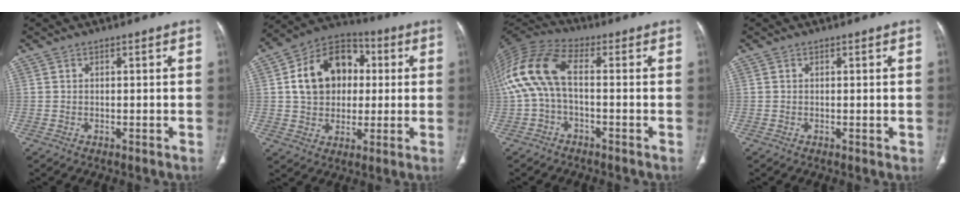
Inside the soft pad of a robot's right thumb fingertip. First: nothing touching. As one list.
[{"total": 16.3, "force": [2.5, 12.5, 10.0], "torque": [-0.135, 0.019, 0.036]}, {"total": 12.0, "force": [-0.7, 5.5, 10.6], "torque": [-0.237, 0.039, -0.023]}, {"total": 0.5, "force": [0.0, 0.2, 0.5], "torque": [-0.011, -0.004, 0.001]}]